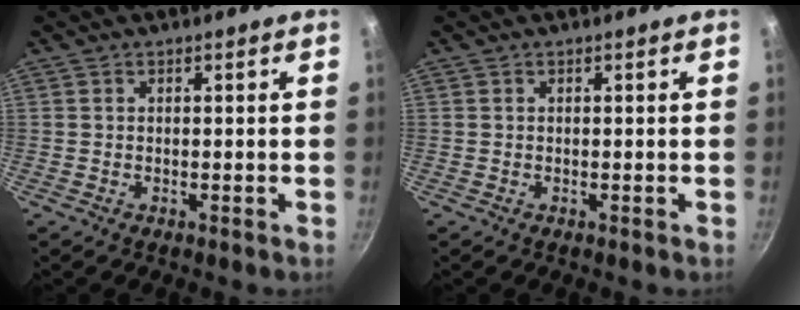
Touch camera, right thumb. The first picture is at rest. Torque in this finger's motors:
{"motor_torque": [-0.16, 0.16, 0.00, 0.00, 0.02]}